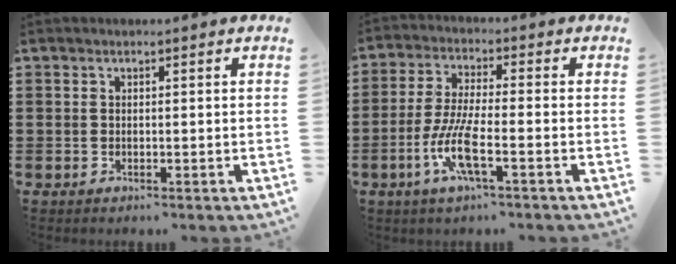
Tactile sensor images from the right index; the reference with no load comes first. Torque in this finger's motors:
{"motor_torque": [2.14, 0.00, 0.67, 0.21]}